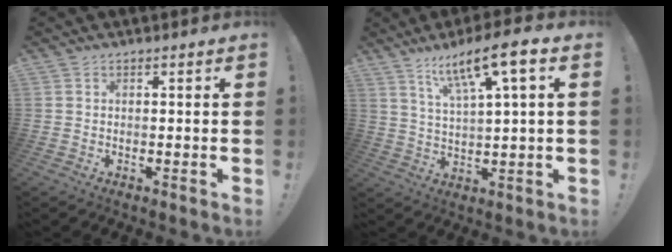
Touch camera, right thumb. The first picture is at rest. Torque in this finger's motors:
{"motor_torque": [0.95, 0.96, 0.18, 0.07, 0.35]}